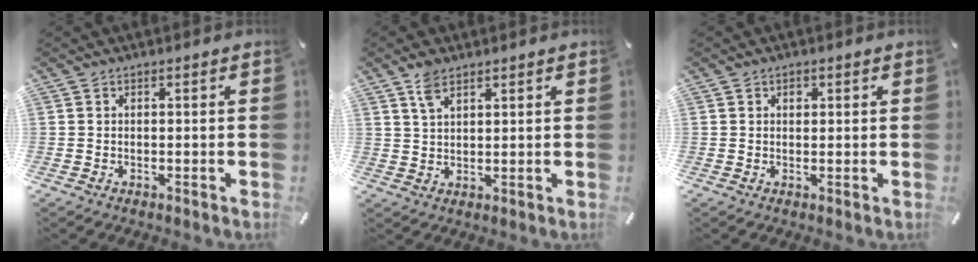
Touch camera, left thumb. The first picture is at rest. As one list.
[{"total": 4.6, "force": [2.9, 2.3, 2.8], "torque": [-0.053, -0.002, 0.052]}, {"total": 1.1, "force": [0.4, 0.9, 0.5], "torque": [0.006, -0.004, 0.004]}]